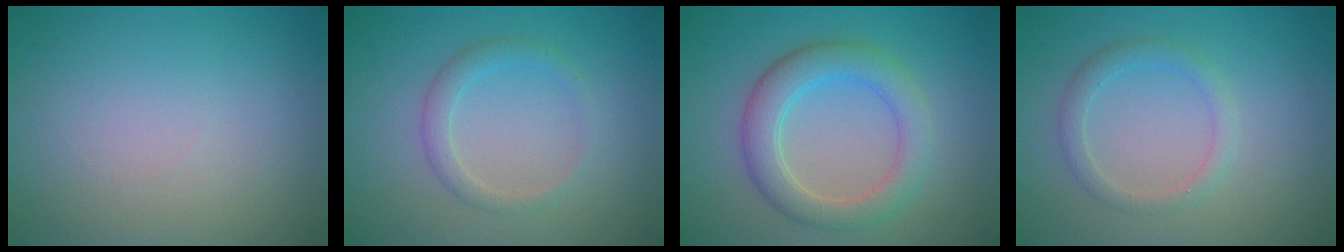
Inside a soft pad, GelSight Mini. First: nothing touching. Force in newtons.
{"total": 1.9, "press": 1.9, "slide": 0.1}
{"total": 4.5, "press": 4.5, "slide": 0.3}
{"total": 1.8, "press": 1.8, "slide": 0.0}